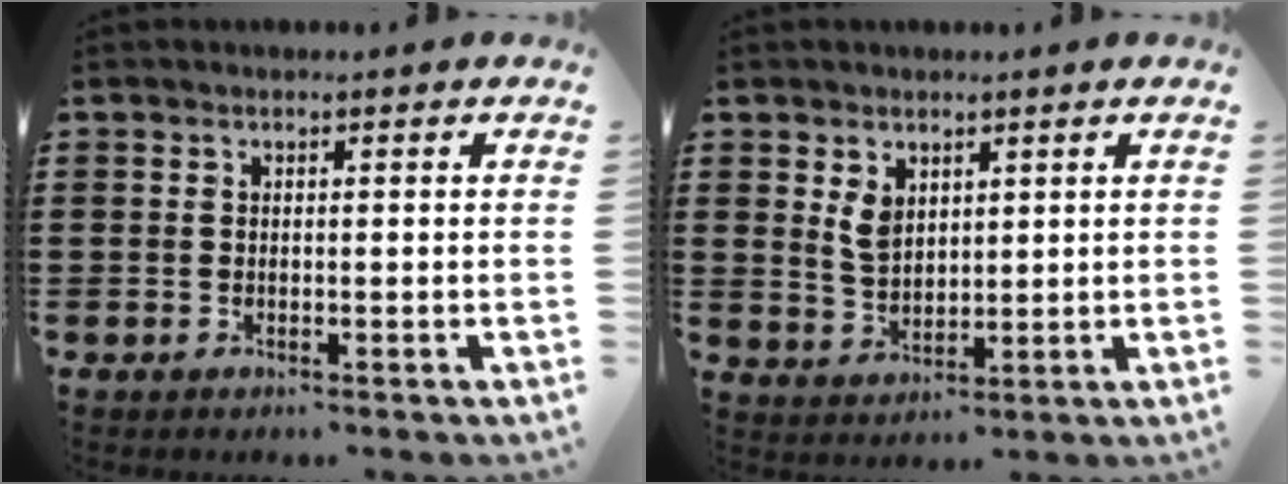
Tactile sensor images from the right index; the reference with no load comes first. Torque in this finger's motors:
{"motor_torque": [0.23, 0.00, 0.20, 0.08]}